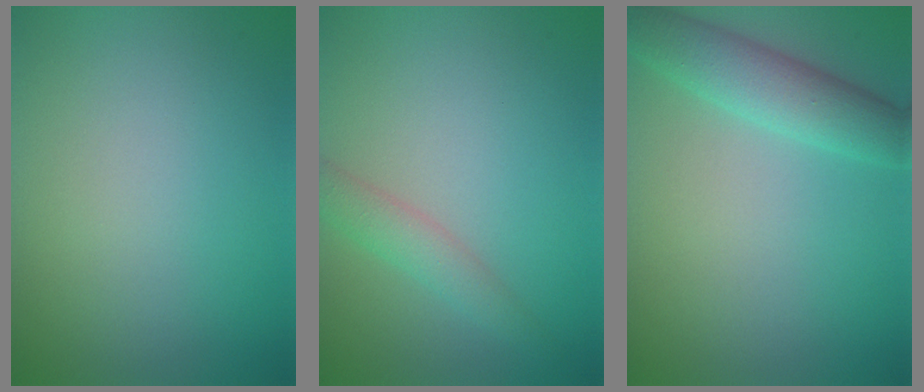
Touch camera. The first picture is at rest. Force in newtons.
{"total": 2.3, "press": 2.3, "slide": 0.0}
{"total": 4.2, "press": 4.2, "slide": 0.2}